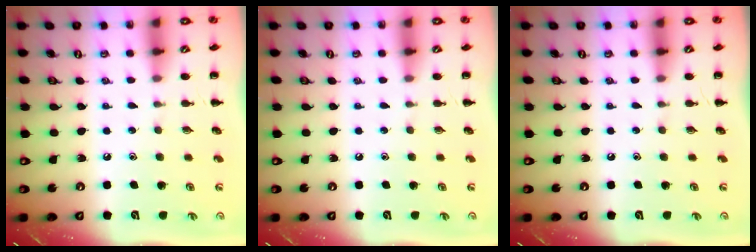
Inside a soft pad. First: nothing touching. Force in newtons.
{"total": 0.0}
{"total": 0.0}